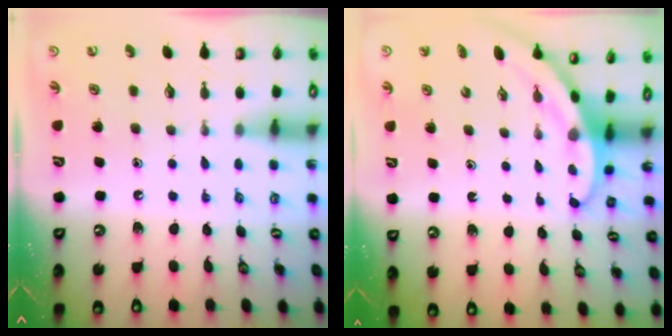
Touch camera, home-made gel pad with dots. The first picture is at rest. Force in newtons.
{"total": 3.1, "press": 3.1, "slide": 0.1}